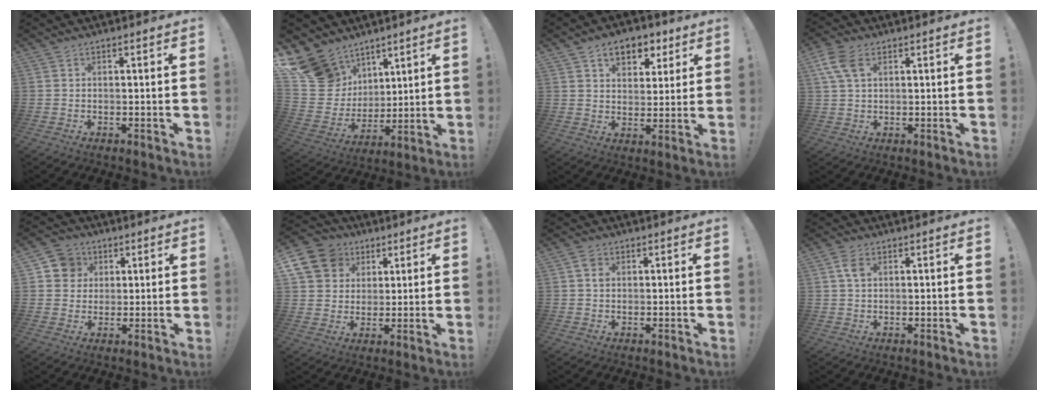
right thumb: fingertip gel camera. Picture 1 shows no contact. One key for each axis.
{"total": 15.6, "fx": 9.5, "fy": 11.7, "fz": 3.9, "tx": -0.082, "ty": -0.063, "tz": 0.201}
{"total": 9.5, "fx": 5.1, "fy": 6.4, "fz": 4.8, "tx": -0.065, "ty": -0.021, "tz": 0.092}
{"total": 6.7, "fx": 2.3, "fy": 4.0, "fz": 4.9, "tx": -0.108, "ty": 0.003, "tz": 0.047}
{"total": 8.4, "fx": 2.4, "fy": 7.8, "fz": 1.8, "tx": -0.019, "ty": -0.007, "tz": 0.049}
{"total": 13.9, "fx": 5.5, "fy": 11.5, "fz": 5.4, "tx": -0.087, "ty": -0.026, "tz": 0.113}
{"total": 2.1, "fx": 0.4, "fy": 1.6, "fz": 1.2, "tx": -0.017, "ty": 0.002, "tz": 0.006}
{"total": 3.6, "fx": 1.2, "fy": 2.0, "fz": 2.7, "tx": -0.048, "ty": 0.001, "tz": 0.022}